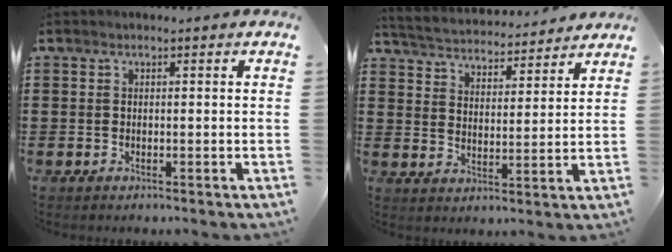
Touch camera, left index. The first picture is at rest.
{"total": 4.0, "force": [3.9, 0.2, 0.1], "torque": [-0.027, -0.030, 0.063]}